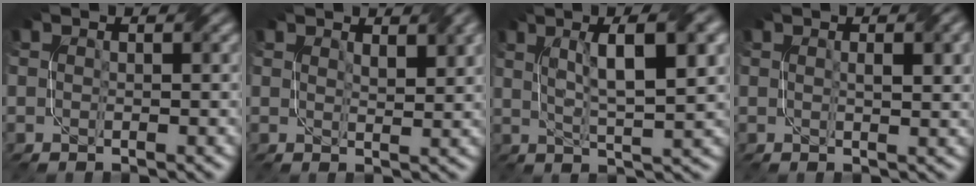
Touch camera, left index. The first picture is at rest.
{"total": 2.8, "force": [1.8, 0.8, 2.1], "torque": [-0.033, -0.003, 0.034]}
{"total": 9.2, "force": [2.9, 2.2, 8.4], "torque": [-0.123, 0.015, 0.047]}
{"total": 2.6, "force": [0.6, 0.7, 2.4], "torque": [-0.031, 0.003, 0.012]}